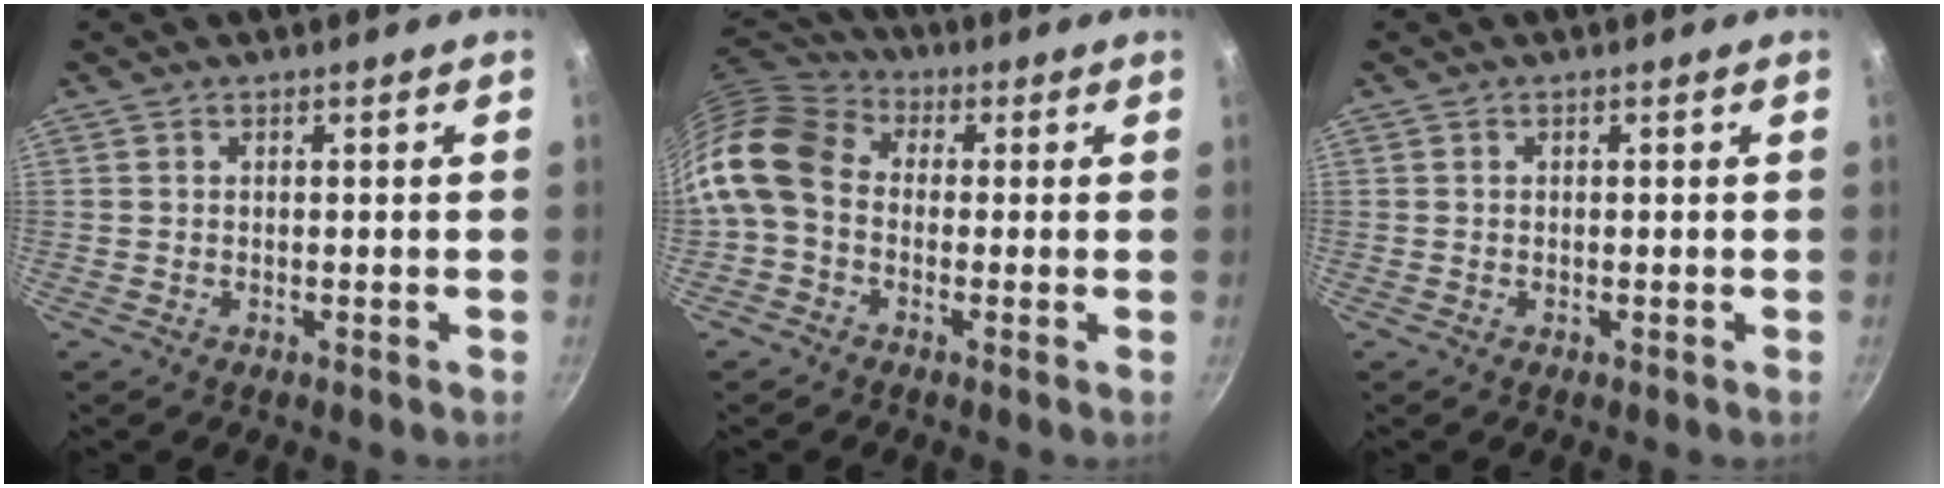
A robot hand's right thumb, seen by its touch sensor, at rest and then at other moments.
{"total": 14.7, "force": [-0.9, 11.4, 9.3], "torque": [-0.189, 0.040, -0.038]}
{"total": 0.0}